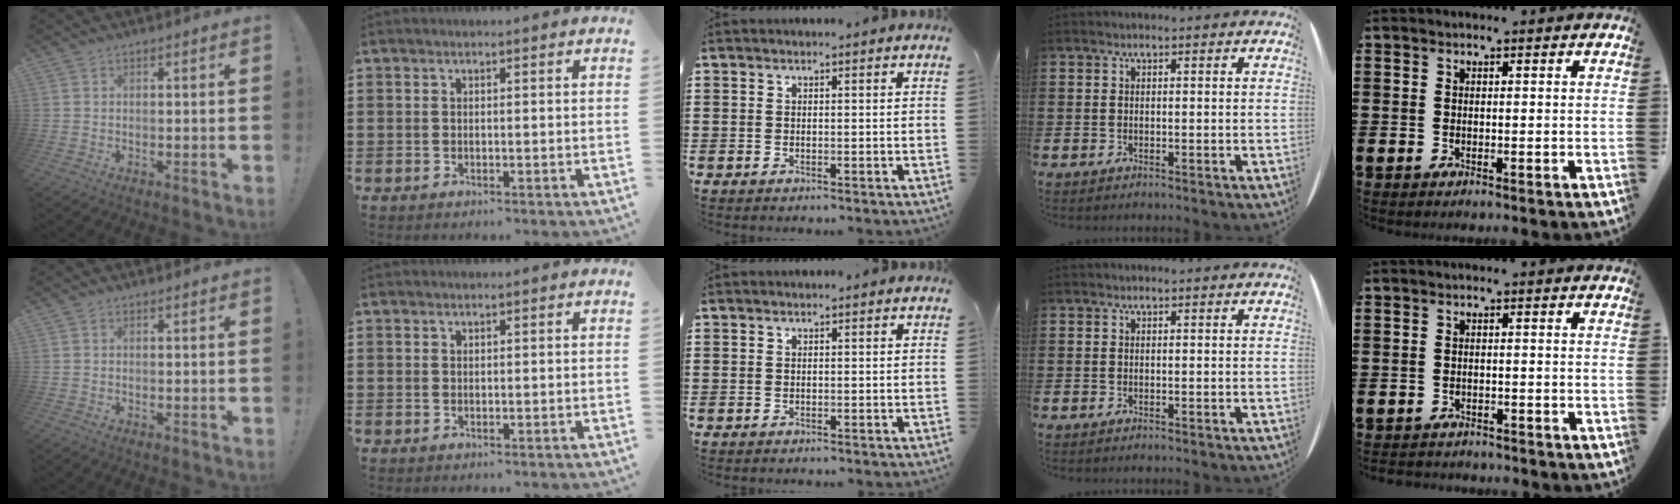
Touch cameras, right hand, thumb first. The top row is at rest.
{"little": {"total": 1.0, "force": [-1.0, 0.2, -0.1], "torque": [-0.003, 0.003, -0.021]}}